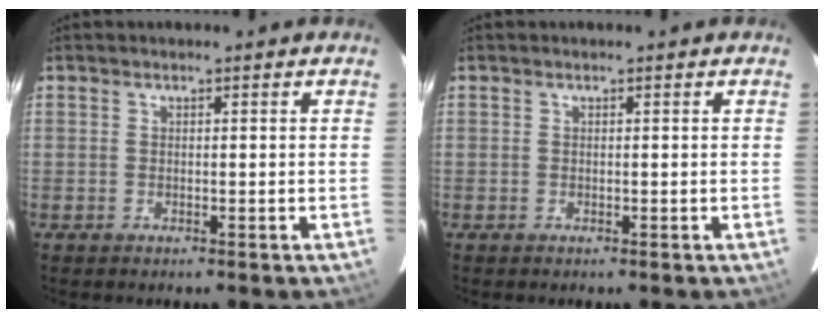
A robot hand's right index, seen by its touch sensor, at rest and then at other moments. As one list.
[{"total": 0.0}]